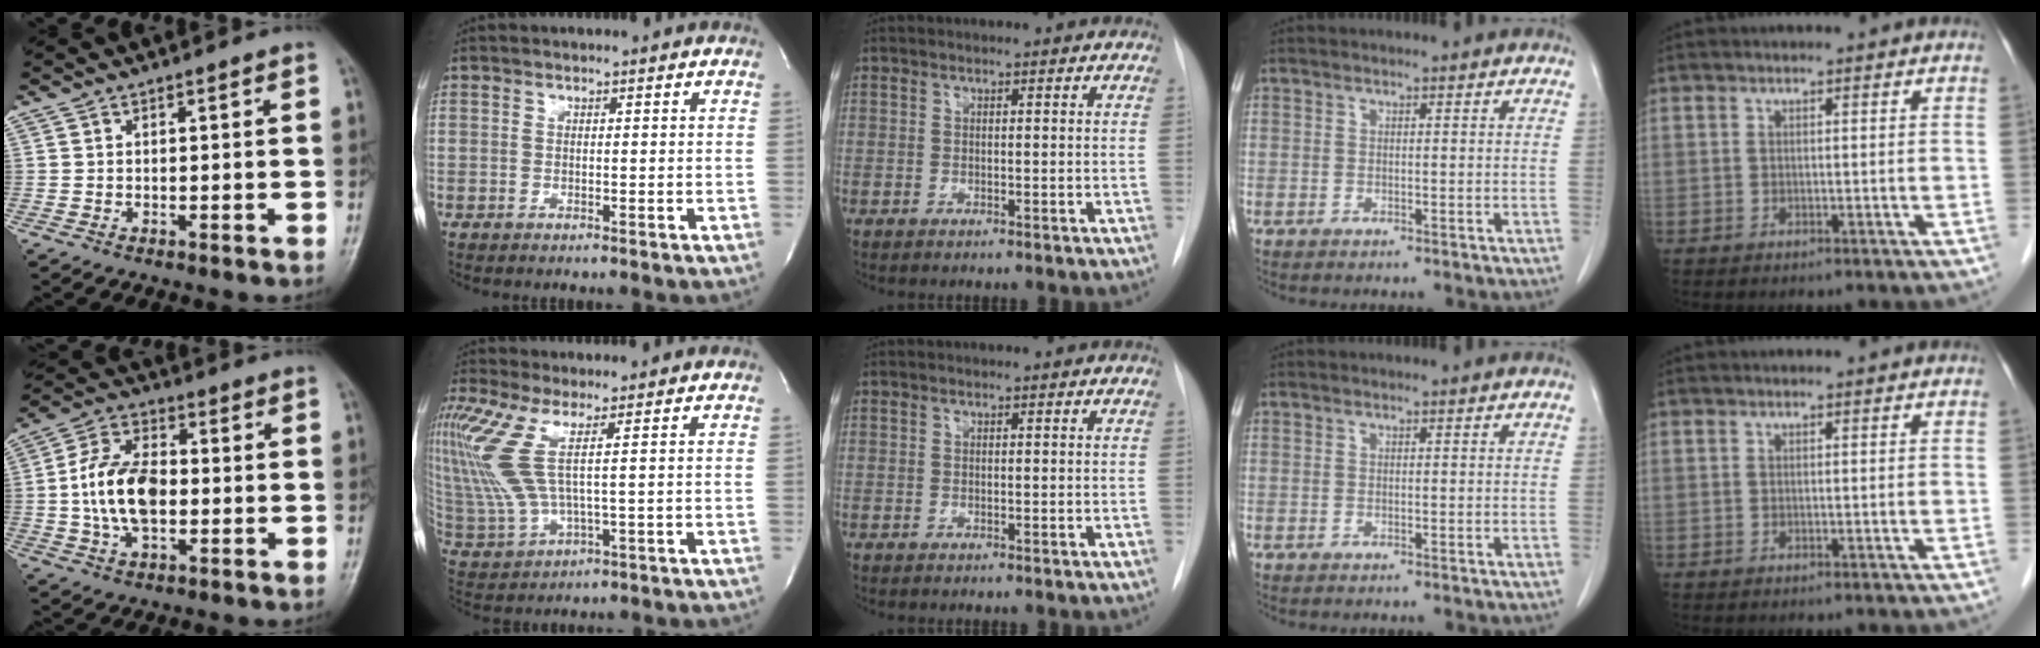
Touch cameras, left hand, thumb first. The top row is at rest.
{"thumb": {"total": 12.5, "force": [-0.6, 7.4, 10.0], "torque": [-0.184, 0.018, -0.015]}, "index": {"total": 11.6, "force": [4.2, 2.4, 10.6], "torque": [-0.281, 0.004, 0.086]}}